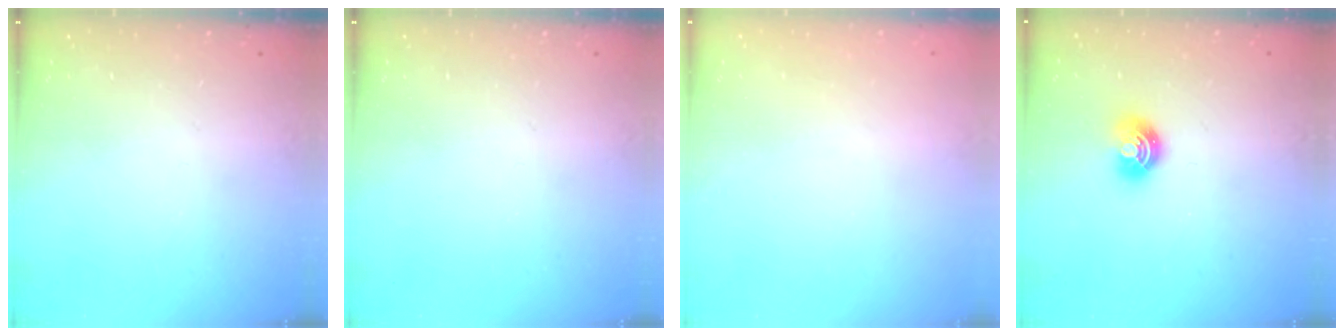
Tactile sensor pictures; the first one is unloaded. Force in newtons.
{"total": 0.0}
{"total": 0.9, "press": 0.9, "slide": 0.1}
{"total": 6.6, "press": 6.6, "slide": 0.5}